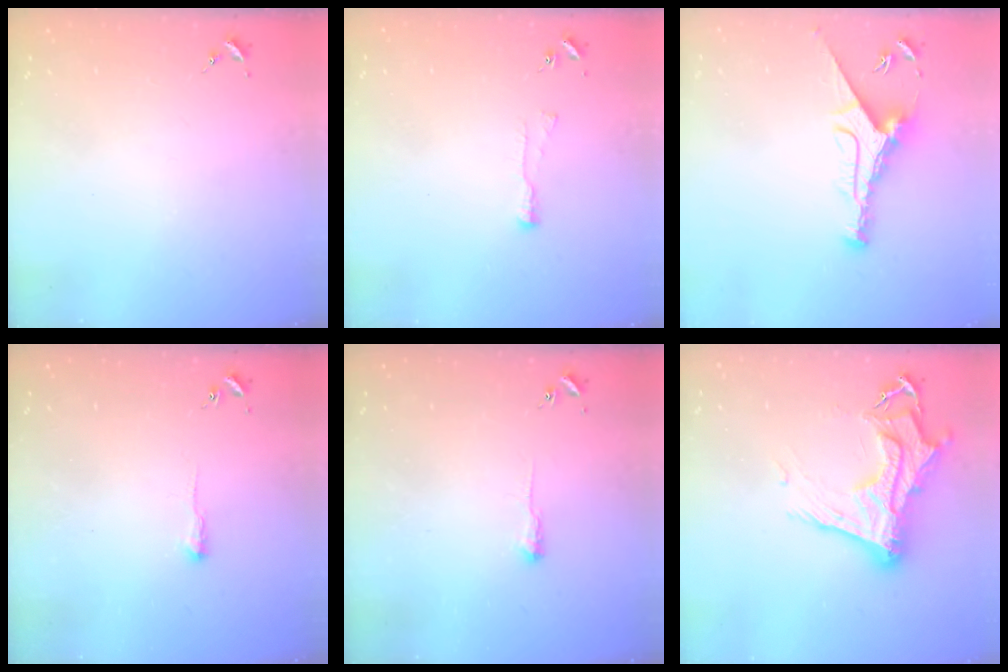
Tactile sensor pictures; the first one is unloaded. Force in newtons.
{"total": 5.6, "press": 5.5, "slide": 0.7}
{"total": 9.2, "press": 9.2, "slide": 0.5}
{"total": 2.5, "press": 2.5, "slide": 0.4}
{"total": 2.7, "press": 2.6, "slide": 0.4}
{"total": 18.3, "press": 18.2, "slide": 1.5}